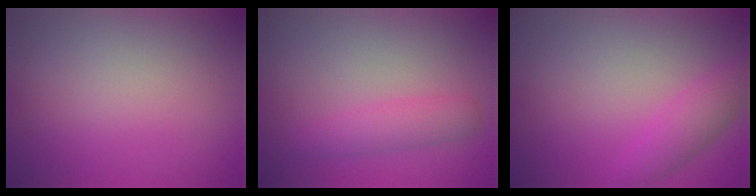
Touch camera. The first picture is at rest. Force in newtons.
{"total": 2.4, "press": 2.4, "slide": 0.1}
{"total": 2.7, "press": 2.7, "slide": 0.1}